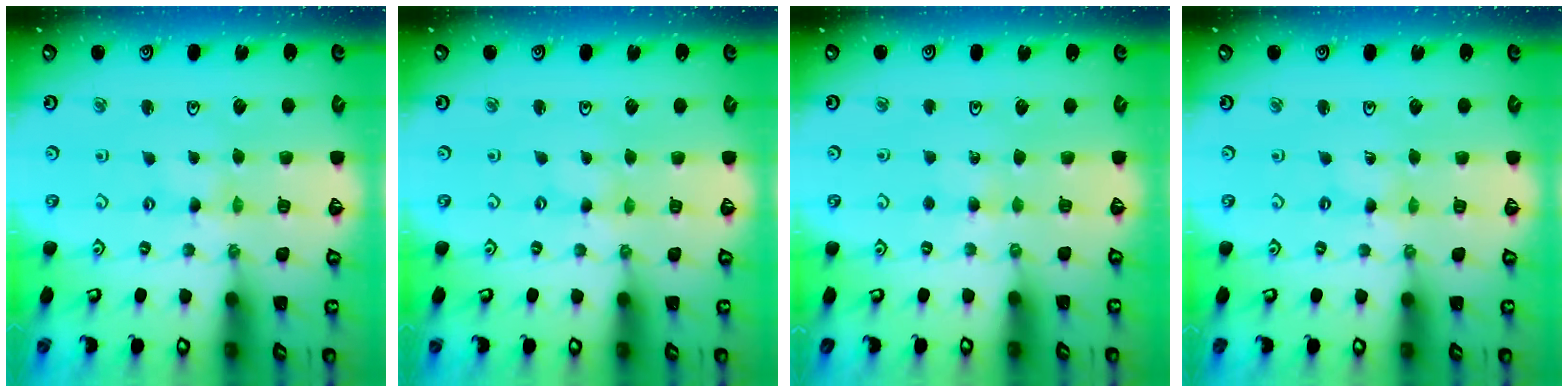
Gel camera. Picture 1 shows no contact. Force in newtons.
{"total": 0.0}
{"total": 3.7, "press": 3.7, "slide": 0.5}
{"total": 0.0}